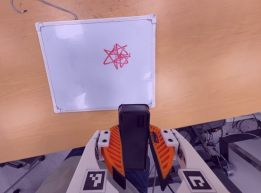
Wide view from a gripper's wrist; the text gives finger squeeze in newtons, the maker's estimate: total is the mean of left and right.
{"total": 9.8, "left": 8.1, "right": 11.6}